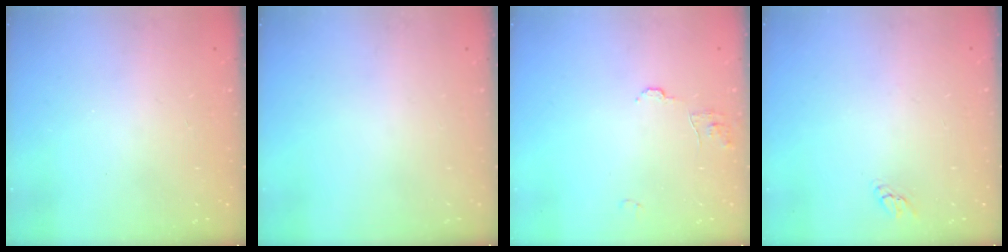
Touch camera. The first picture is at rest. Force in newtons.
{"total": 0.0}
{"total": 8.0, "press": 8.0, "slide": 0.6}
{"total": 2.7, "press": 2.7, "slide": 0.1}